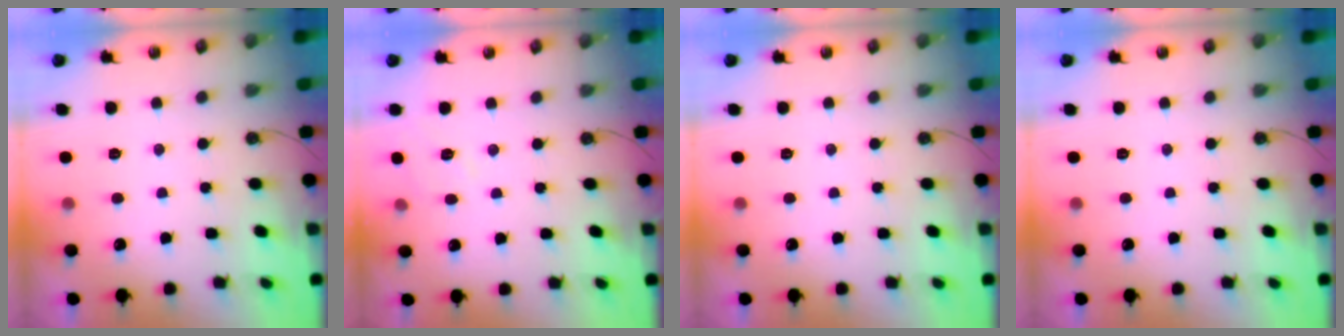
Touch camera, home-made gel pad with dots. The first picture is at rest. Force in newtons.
{"total": 4.7, "press": 4.7, "slide": 0.6}
{"total": 0.0}
{"total": 0.0}